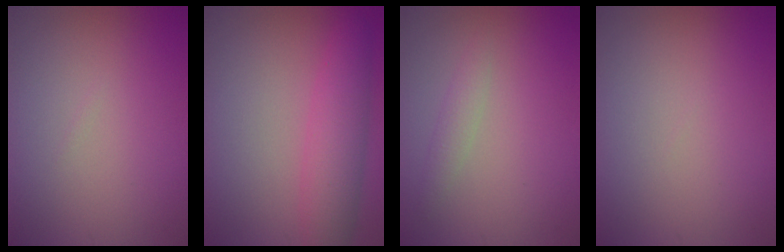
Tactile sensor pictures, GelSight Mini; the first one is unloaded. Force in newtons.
{"total": 4.3, "press": 4.3, "slide": 0.1}
{"total": 1.2, "press": 1.2, "slide": 0.0}
{"total": 0.0}